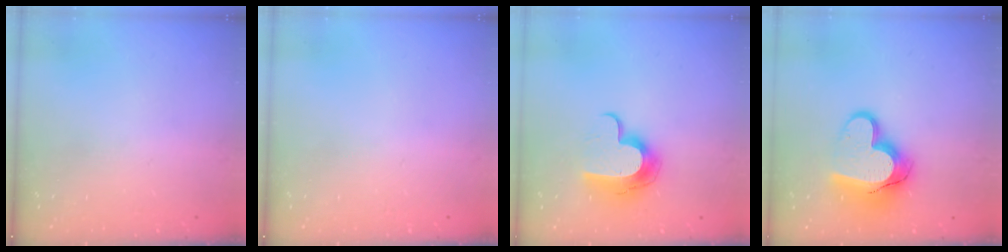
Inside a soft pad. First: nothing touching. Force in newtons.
{"total": 0.0}
{"total": 12.2, "press": 12.2, "slide": 0.3}
{"total": 16.2, "press": 16.2, "slide": 1.3}